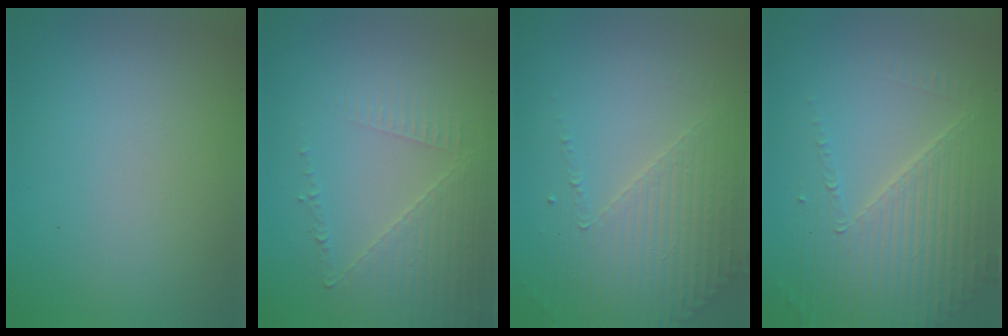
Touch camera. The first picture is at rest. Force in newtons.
{"total": 3.7, "press": 3.1, "slide": 2.0}
{"total": 4.3, "press": 3.2, "slide": 2.9}
{"total": 5.1, "press": 4.2, "slide": 2.9}